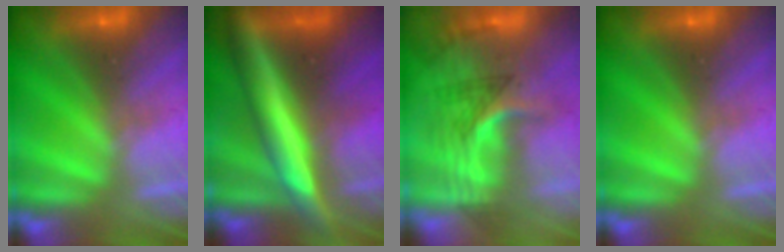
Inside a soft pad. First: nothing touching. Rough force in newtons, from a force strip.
{"total": 10.8}
{"total": 2.9}
{"total": 0.0}